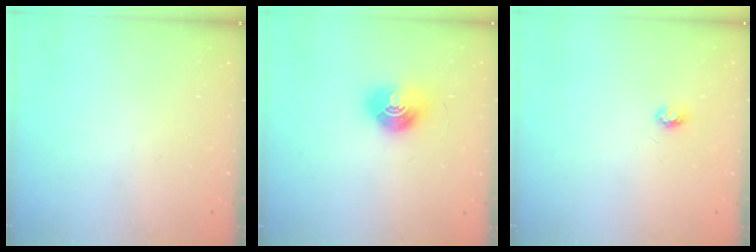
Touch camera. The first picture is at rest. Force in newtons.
{"total": 9.9, "press": 9.9, "slide": 0.9}
{"total": 3.4, "press": 3.4, "slide": 0.3}